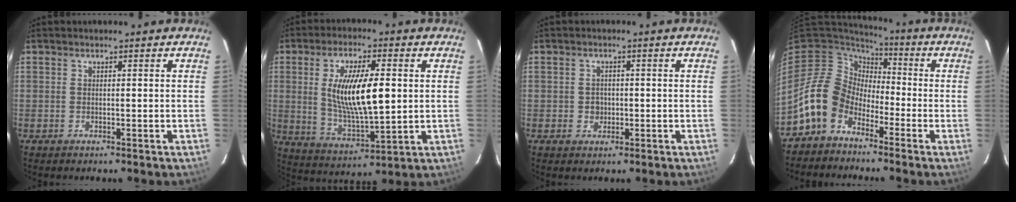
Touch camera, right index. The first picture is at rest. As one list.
[{"total": 14.6, "force": [1.8, 4.9, 13.7], "torque": [-0.248, -0.006, 0.042]}, {"total": 2.4, "force": [-0.4, 2.3, 0.7], "torque": [-0.011, 0.005, -0.004]}, {"total": 10.2, "force": [-6.5, 7.3, 2.9], "torque": [-0.068, 0.028, -0.131]}]